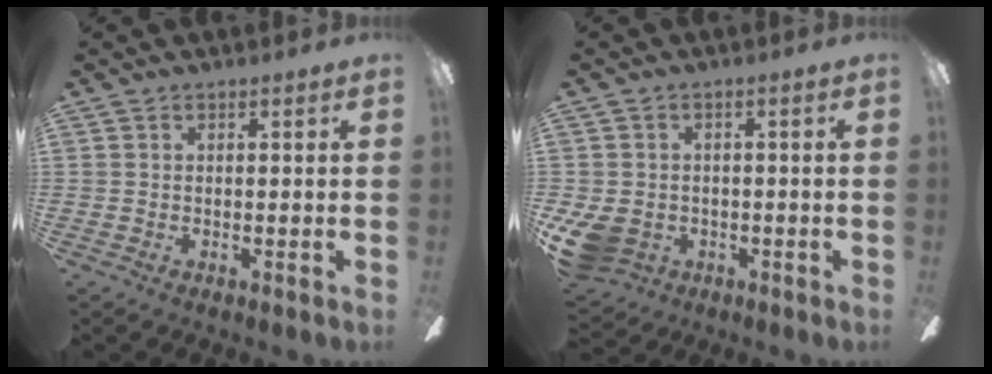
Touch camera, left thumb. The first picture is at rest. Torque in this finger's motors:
{"motor_torque": [-0.10, 1.73, 0.50, -0.37, 0.12]}